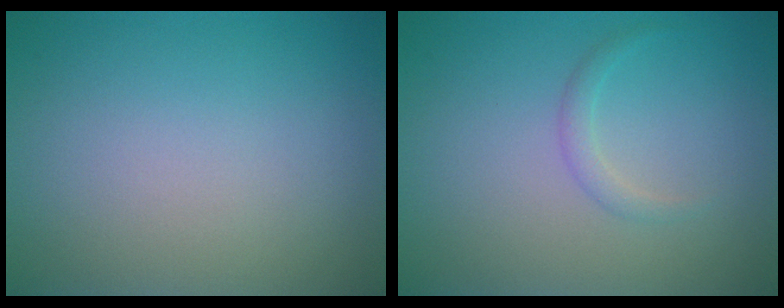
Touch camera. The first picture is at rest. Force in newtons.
{"total": 1.0, "press": 1.0, "slide": 0.1}